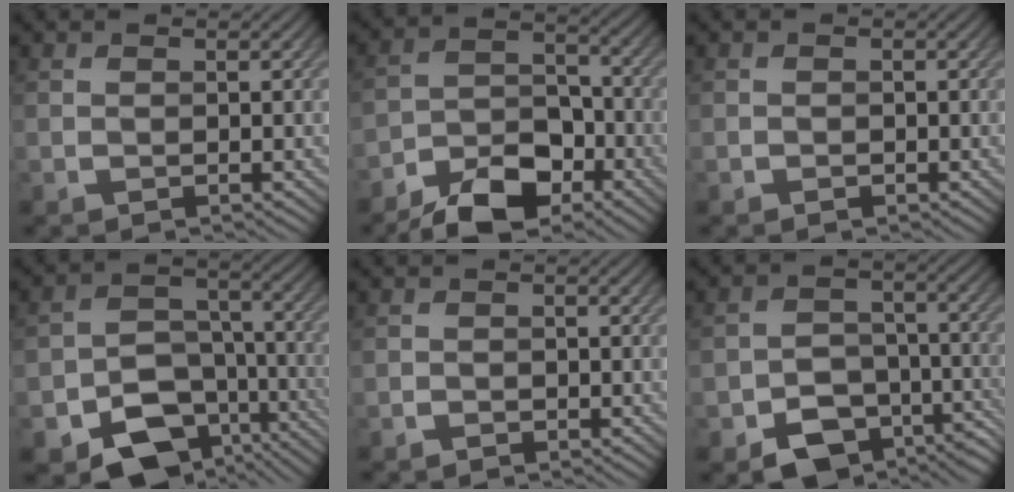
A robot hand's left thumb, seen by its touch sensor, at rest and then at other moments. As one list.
[{"total": 11.5, "force": [-8.3, 5.5, 5.7], "torque": [-0.096, -0.009, -0.154]}, {"total": 0.6, "force": [-0.4, 0.5, 0.1], "torque": [0.000, -0.004, -0.007]}, {"total": 13.0, "force": [-6.9, 8.4, 7.1], "torque": [-0.123, -0.039, -0.110]}, {"total": 1.0, "force": [-0.6, 0.8, 0.3], "torque": [-0.004, -0.001, -0.013]}, {"total": 9.3, "force": [-5.4, 5.9, 4.7], "torque": [-0.080, -0.027, -0.093]}]